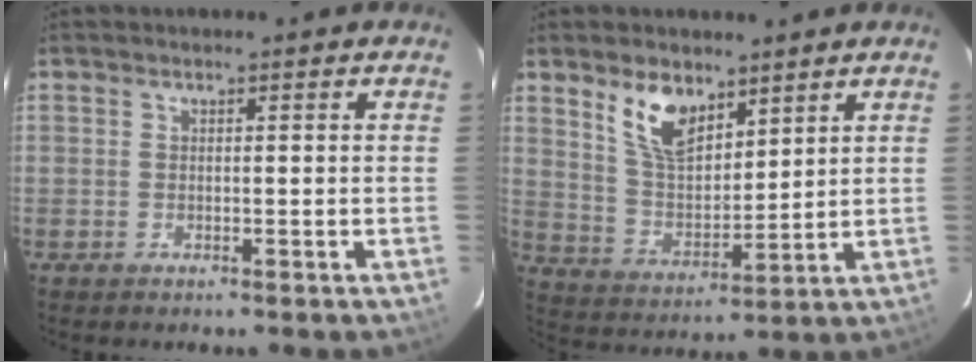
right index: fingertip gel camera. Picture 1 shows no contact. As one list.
[{"total": 10.0, "force": [6.3, 4.9, 6.0], "torque": [-0.110, 0.008, 0.130]}]